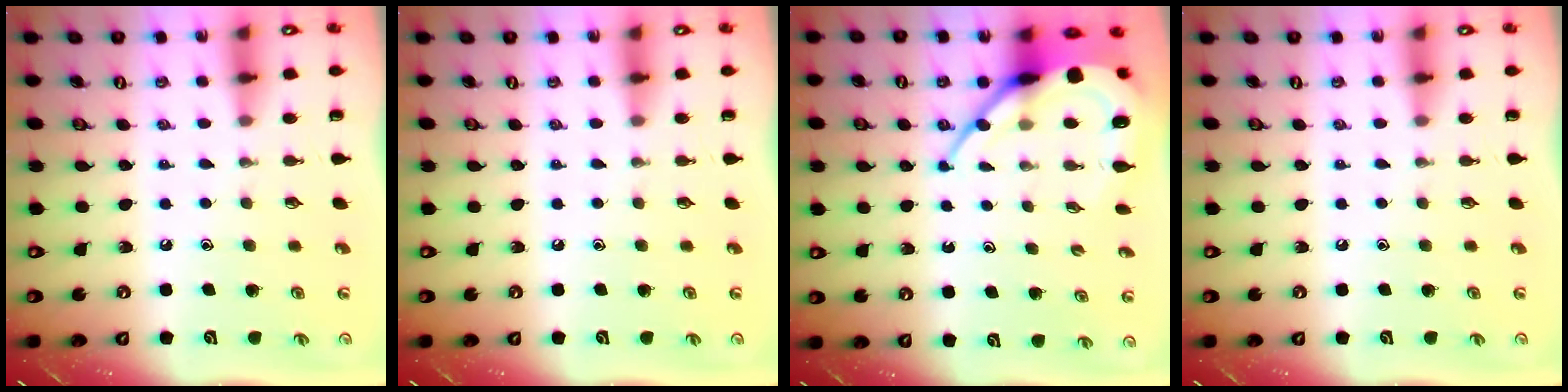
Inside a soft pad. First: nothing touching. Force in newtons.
{"total": 0.0}
{"total": 11.4, "press": 11.4, "slide": 1.1}
{"total": 0.0}